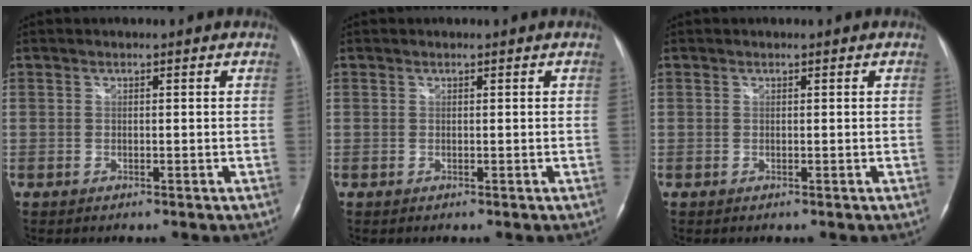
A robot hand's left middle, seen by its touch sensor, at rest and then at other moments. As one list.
[{"total": 0.0}, {"total": 0.0}]